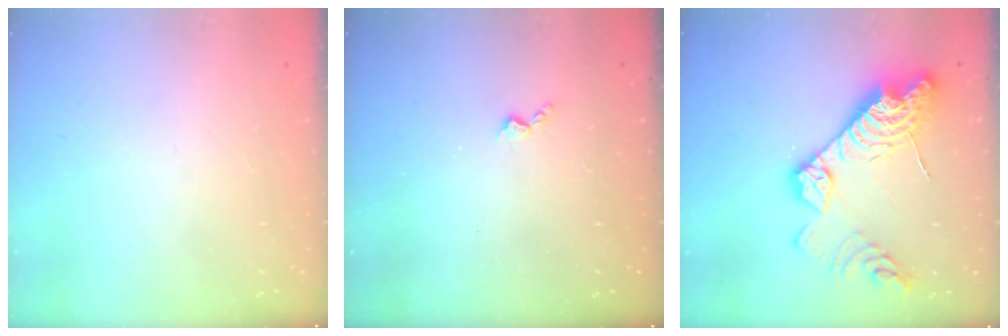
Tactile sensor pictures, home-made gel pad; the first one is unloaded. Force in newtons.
{"total": 2.8, "press": 2.8, "slide": 0.5}
{"total": 19.4, "press": 19.4, "slide": 1.1}